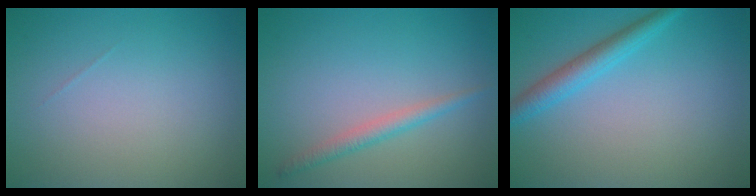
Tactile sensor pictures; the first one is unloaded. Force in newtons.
{"total": 1.8, "press": 1.8, "slide": 0.1}
{"total": 2.8, "press": 2.8, "slide": 0.2}